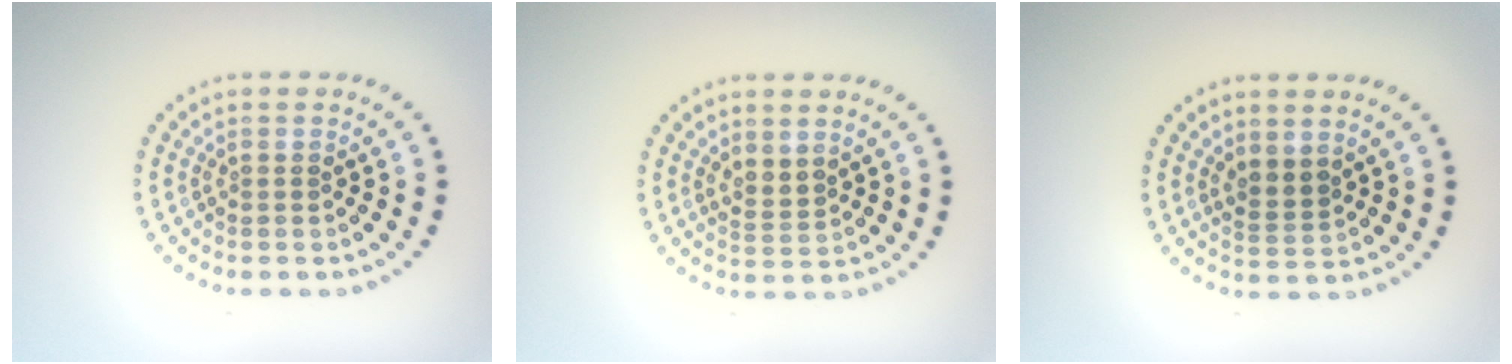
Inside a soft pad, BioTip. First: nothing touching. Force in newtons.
{"total": 1.6, "press": 1.3, "slide": 1.0}
{"total": 1.8, "press": 1.4, "slide": 1.1}